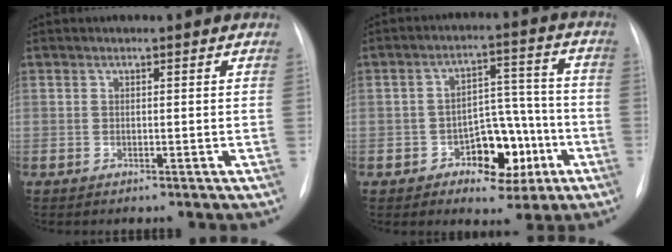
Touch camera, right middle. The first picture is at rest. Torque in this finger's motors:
{"motor_torque": [1.09, -1.05, 0.25, 0.06]}